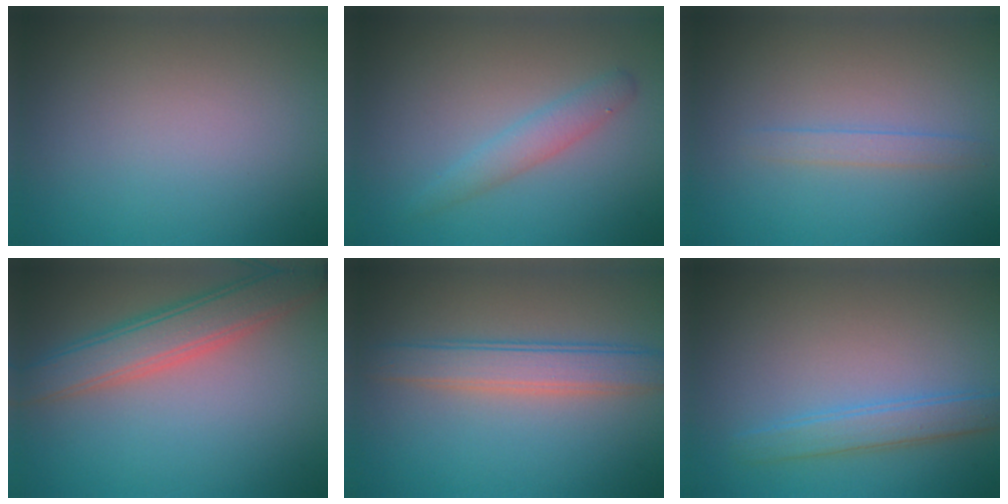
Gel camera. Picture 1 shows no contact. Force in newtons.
{"total": 2.1, "press": 2.1, "slide": 0.2}
{"total": 1.2, "press": 1.2, "slide": 0.2}
{"total": 5.2, "press": 5.2, "slide": 0.2}
{"total": 3.9, "press": 3.9, "slide": 0.3}
{"total": 2.6, "press": 2.6, "slide": 0.1}